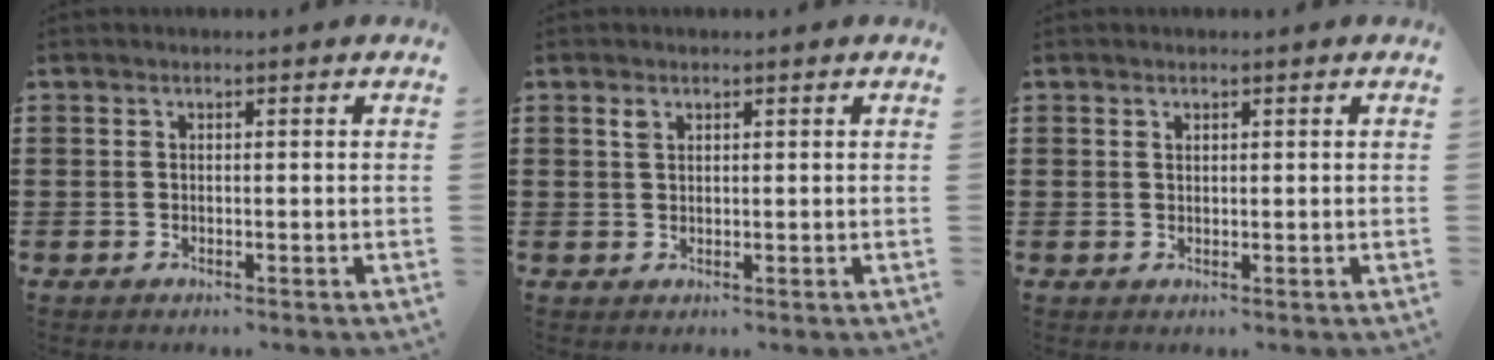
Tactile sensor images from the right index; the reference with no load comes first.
{"total": 1.1, "force": [0.7, 0.6, 0.7], "torque": [-0.016, 0.002, 0.013]}
{"total": 0.8, "force": [0.6, 0.5, 0.2], "torque": [-0.005, 0.003, 0.011]}